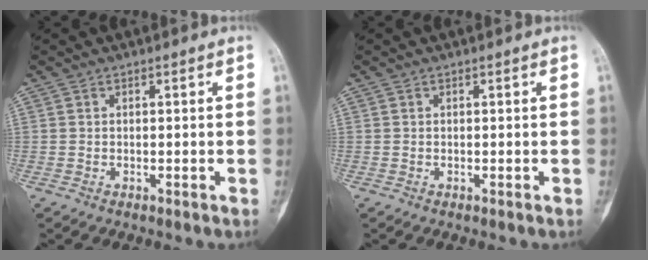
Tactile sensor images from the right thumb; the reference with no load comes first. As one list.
[{"total": 0.0}]